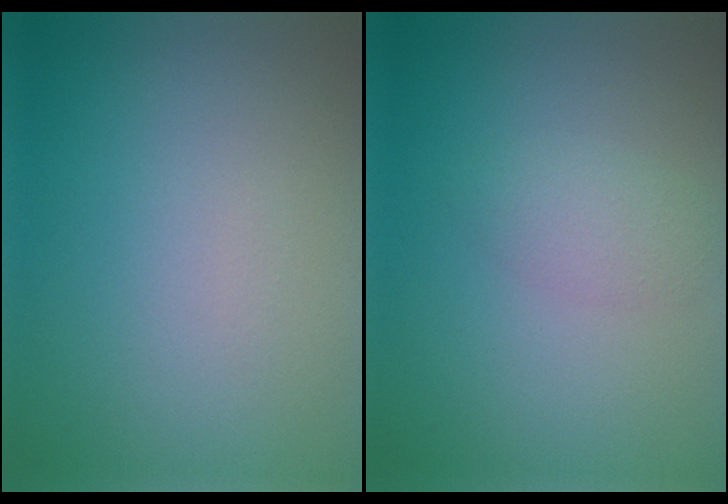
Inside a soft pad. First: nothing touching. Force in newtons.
{"total": 1.8, "press": 1.8, "slide": 0.0}